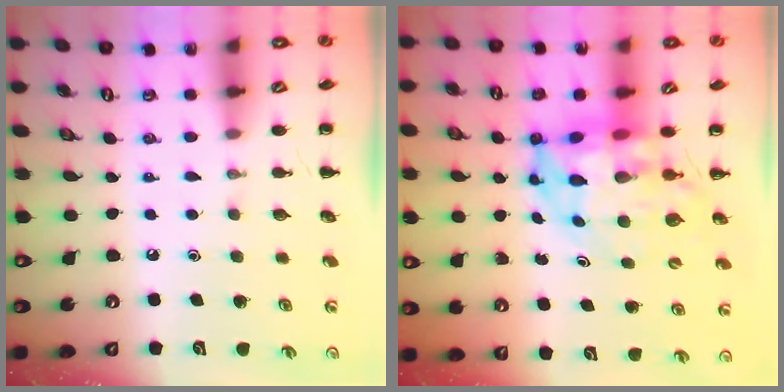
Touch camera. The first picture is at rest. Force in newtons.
{"total": 7.2, "press": 6.9, "slide": 2.0}